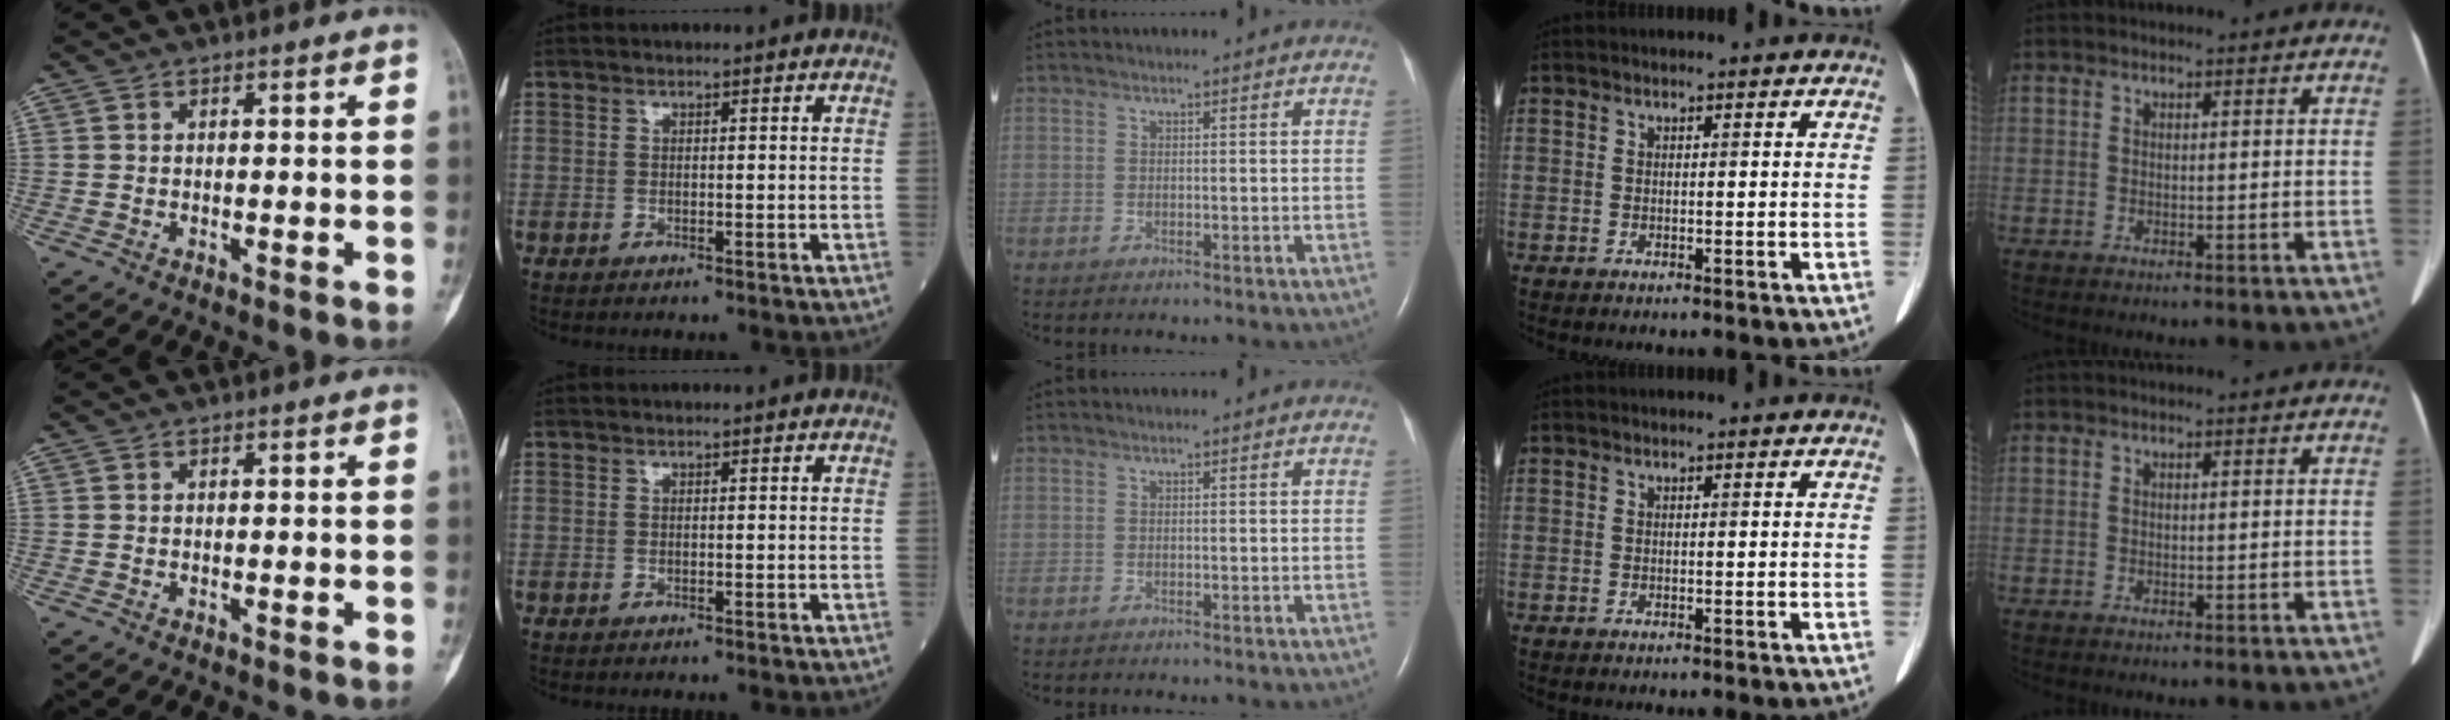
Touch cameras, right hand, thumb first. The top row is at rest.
{}